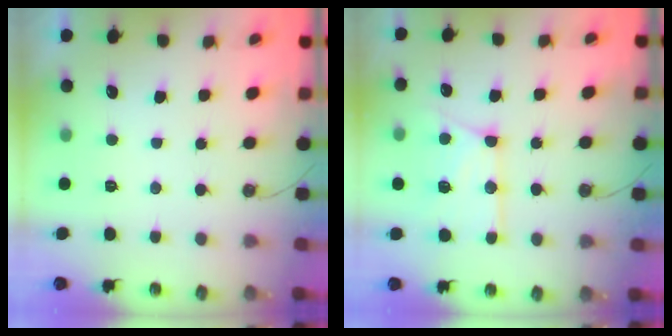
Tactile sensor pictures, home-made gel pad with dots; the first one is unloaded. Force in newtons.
{"total": 16.9, "press": 16.8, "slide": 1.6}